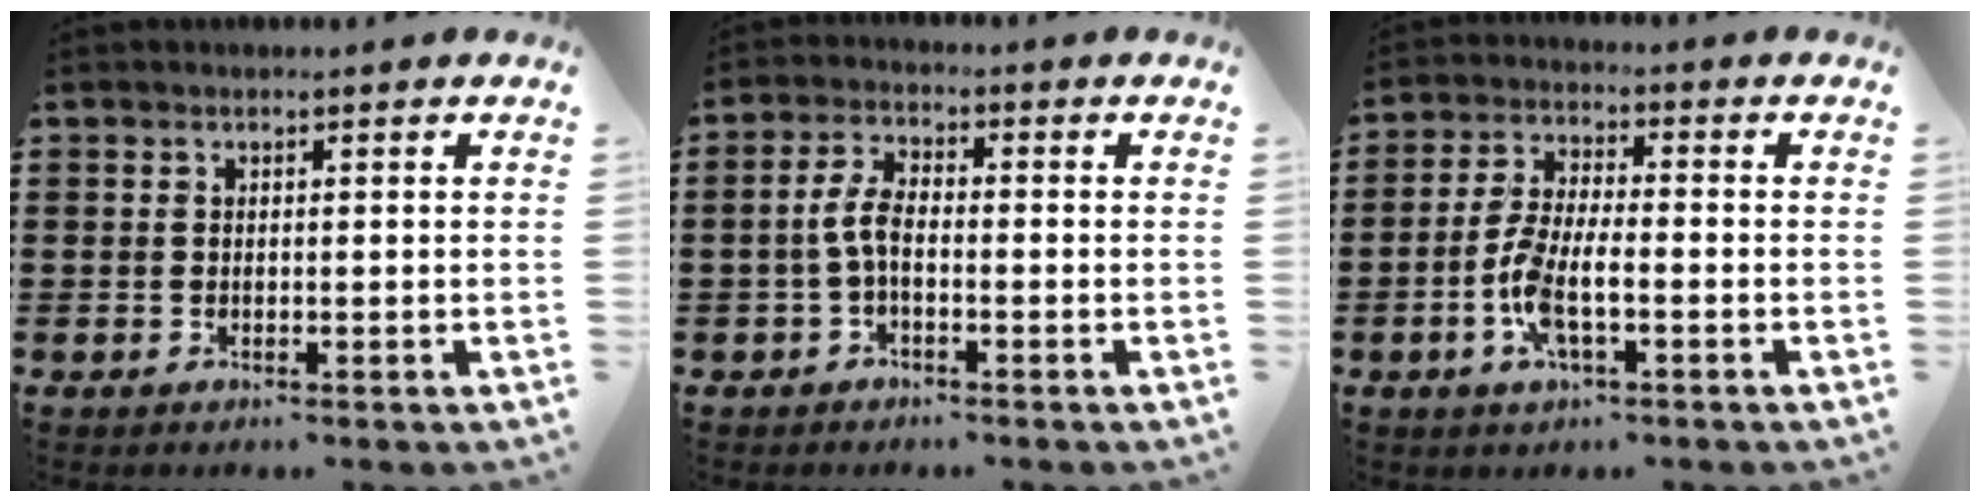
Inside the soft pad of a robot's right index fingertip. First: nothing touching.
{"total": 4.3, "force": [-1.0, 1.7, 3.8], "torque": [-0.089, 0.000, -0.025]}
{"total": 7.1, "force": [-2.6, 2.4, 6.2], "torque": [-0.145, -0.011, -0.053]}